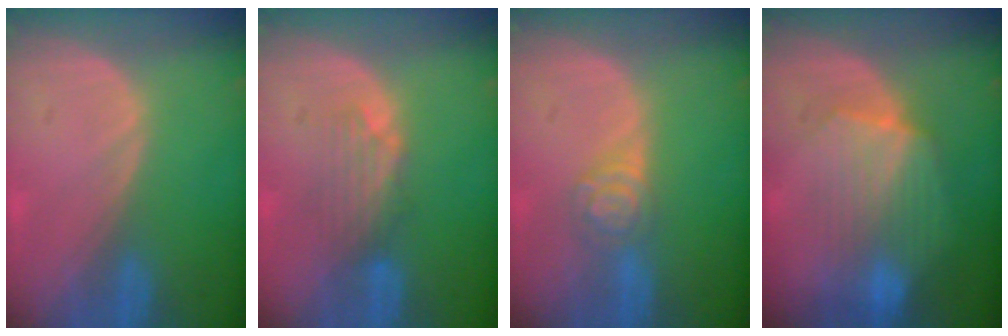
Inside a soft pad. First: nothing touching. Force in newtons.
{"total": 4.2, "press": 3.8, "slide": 1.9}
{"total": 4.3, "press": 4.0, "slide": 1.7}
{"total": 7.6, "press": 7.6, "slide": 0.5}